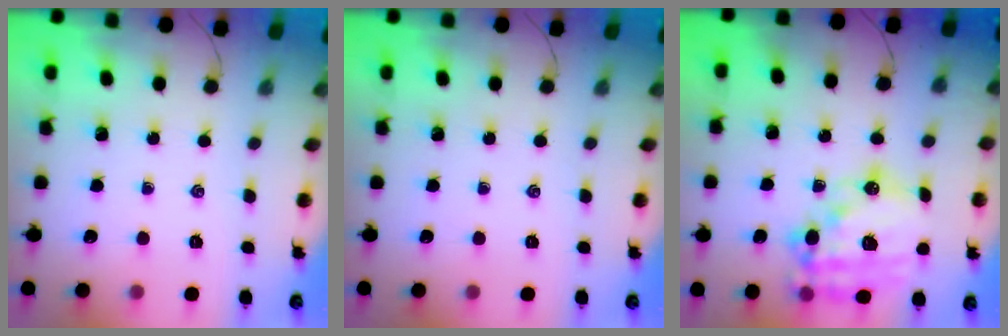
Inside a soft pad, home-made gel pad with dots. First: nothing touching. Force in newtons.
{"total": 0.0}
{"total": 20.1, "press": 19.7, "slide": 3.7}